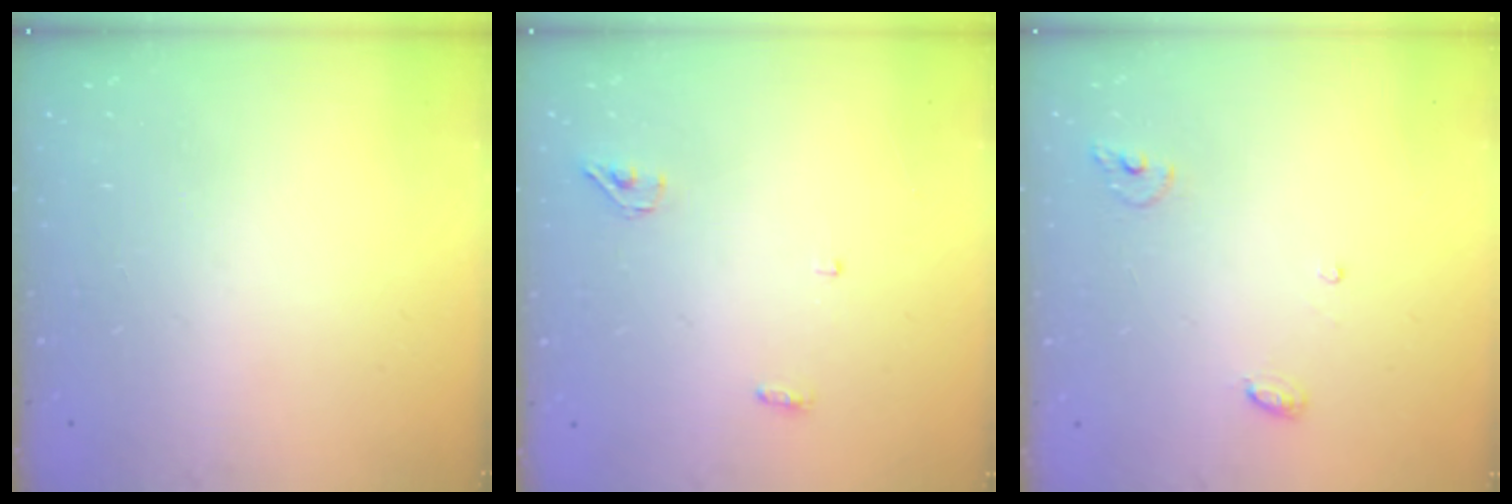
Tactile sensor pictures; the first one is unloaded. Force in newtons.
{"total": 3.4, "press": 3.3, "slide": 1.0}
{"total": 3.8, "press": 3.8, "slide": 0.2}